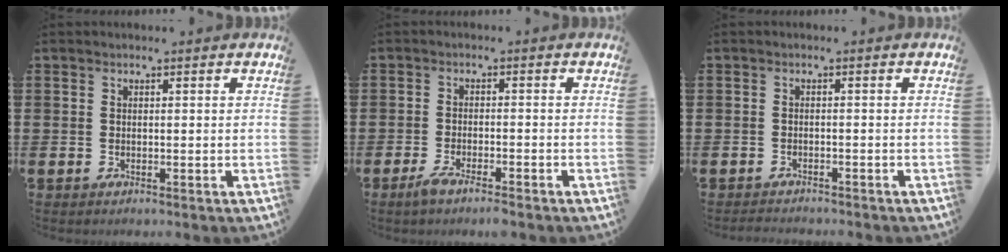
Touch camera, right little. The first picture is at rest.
{"total": 2.7, "force": [-1.9, 0.4, 1.9], "torque": [-0.039, 0.002, -0.036]}
{"total": 1.2, "force": [-1.2, 0.0, 0.0], "torque": [-0.004, 0.002, -0.024]}